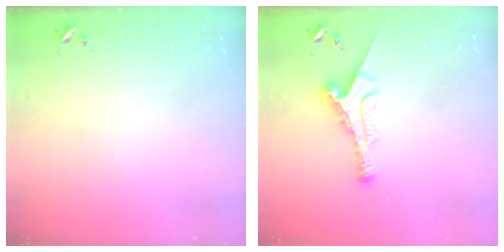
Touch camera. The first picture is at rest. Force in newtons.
{"total": 10.4, "press": 10.4, "slide": 0.2}